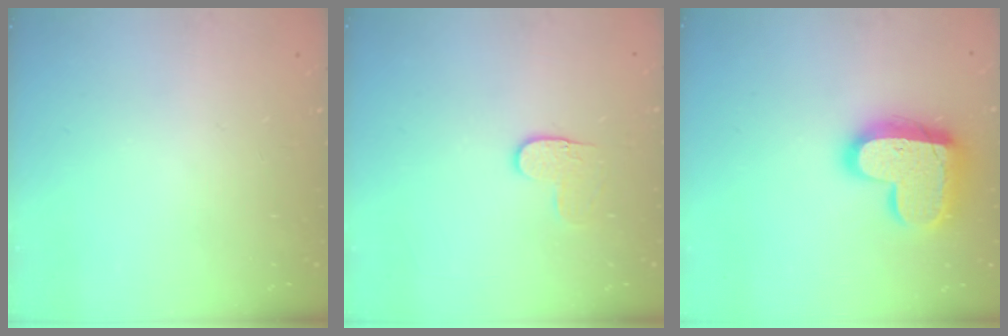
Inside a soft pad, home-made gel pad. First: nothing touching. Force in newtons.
{"total": 3.8, "press": 3.8, "slide": 0.4}
{"total": 18.3, "press": 18.2, "slide": 1.2}